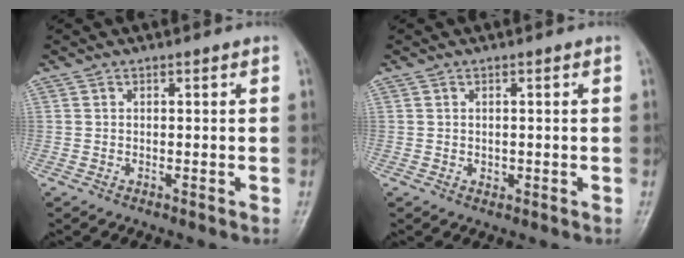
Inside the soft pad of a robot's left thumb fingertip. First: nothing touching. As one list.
[{"total": 1.0, "force": [0.0, 0.9, 0.5], "torque": [-0.004, 0.000, 0.002]}]